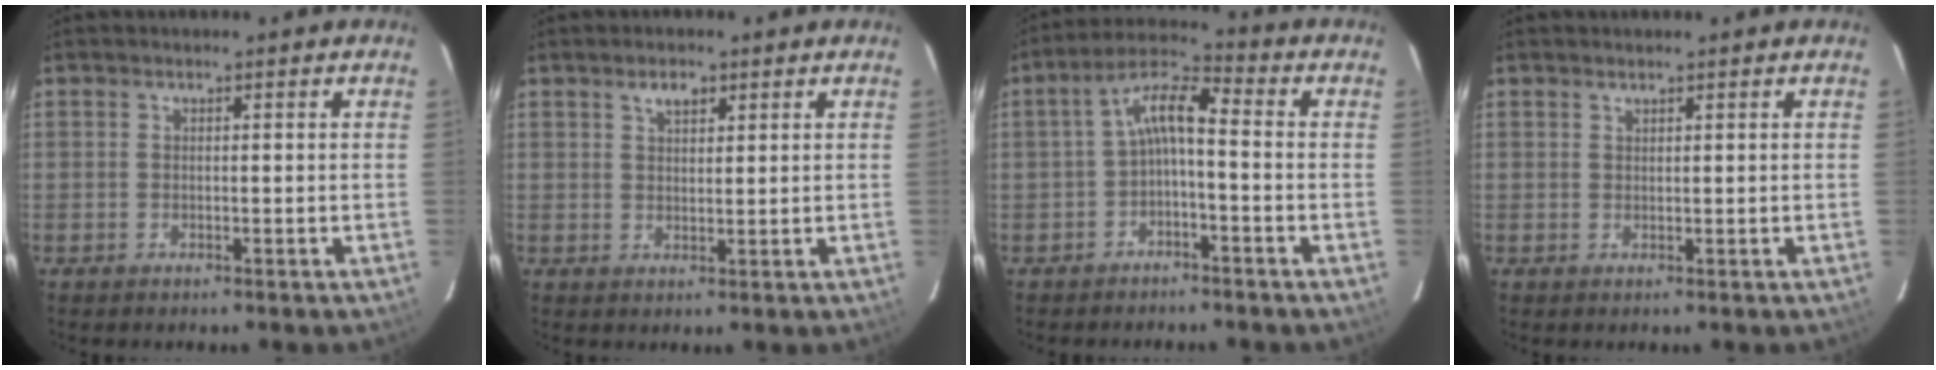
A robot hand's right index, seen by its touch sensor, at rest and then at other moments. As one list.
[{"total": 3.1, "force": [1.9, 1.6, 1.9], "torque": [-0.029, 0.009, 0.033]}, {"total": 6.4, "force": [-1.6, 2.0, 5.9], "torque": [-0.127, 0.024, -0.031]}, {"total": 0.7, "force": [0.6, 0.2, 0.2], "torque": [-0.002, 0.003, 0.013]}]